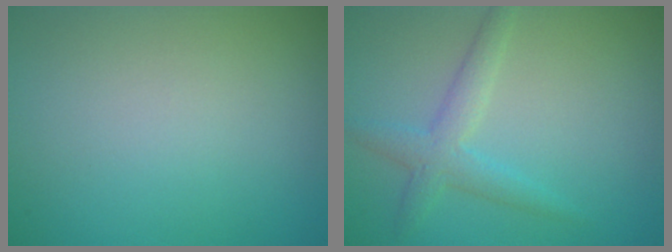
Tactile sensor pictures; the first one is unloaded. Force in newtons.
{"total": 2.7, "press": 2.7, "slide": 0.1}